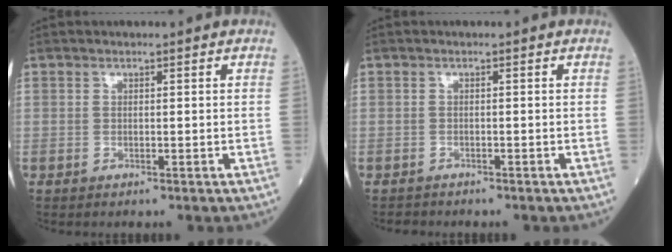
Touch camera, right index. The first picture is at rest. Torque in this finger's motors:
{"motor_torque": [-0.23, -0.19, -0.14, -0.06]}